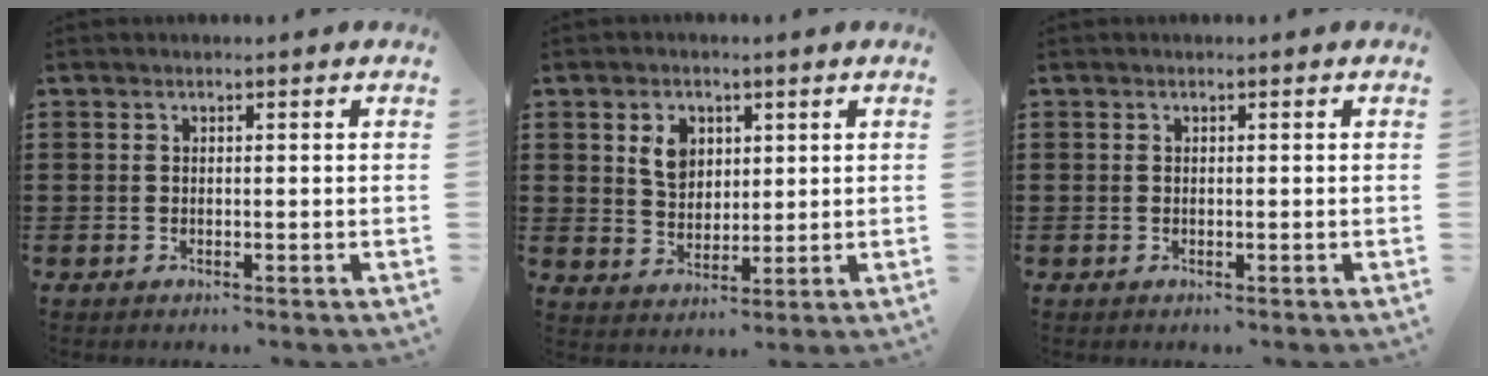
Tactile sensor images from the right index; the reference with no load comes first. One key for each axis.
{"total": 5.0, "fx": 1.8, "fy": 3.8, "fz": 2.7, "tx": -0.058, "ty": 0.010, "tz": 0.031}
{"total": 0.0}